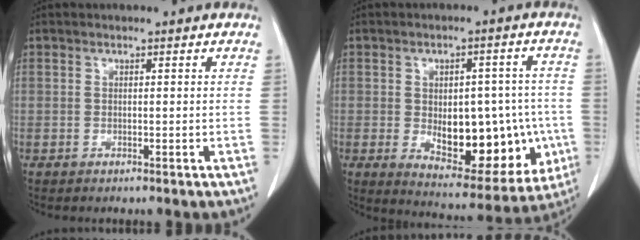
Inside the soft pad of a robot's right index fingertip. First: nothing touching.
{"total": 16.9, "force": [-2.9, 8.5, 14.4], "torque": [-0.200, 0.008, -0.017]}